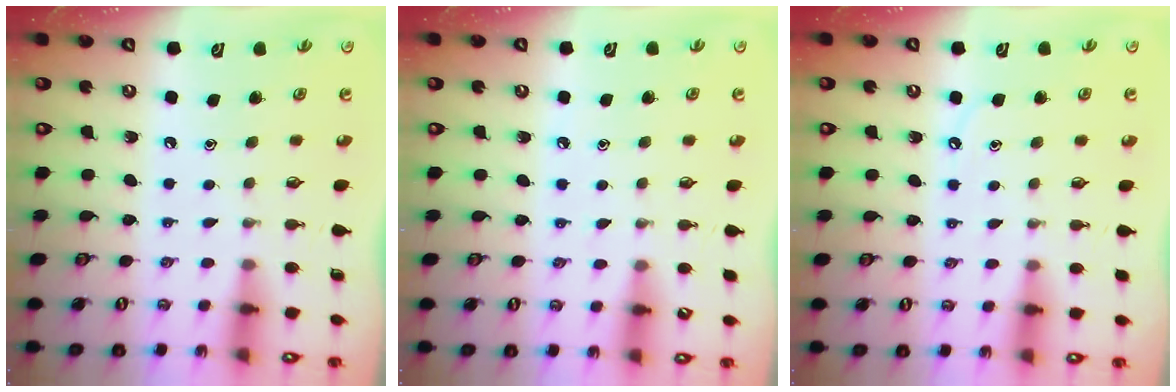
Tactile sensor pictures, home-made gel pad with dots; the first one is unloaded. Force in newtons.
{"total": 3.4, "press": 3.4, "slide": 0.5}
{"total": 4.8, "press": 4.8, "slide": 0.6}